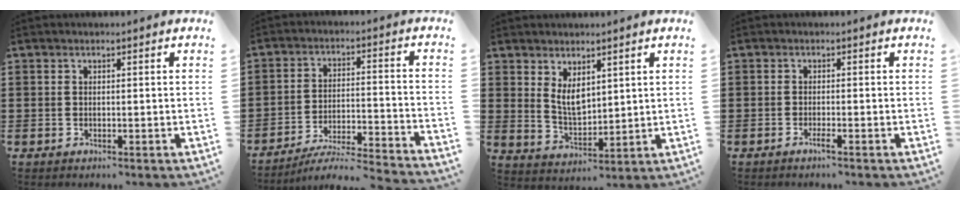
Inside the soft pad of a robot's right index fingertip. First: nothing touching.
{"total": 4.9, "force": [-4.5, -0.3, 1.8], "torque": [-0.040, -0.020, -0.095]}
{"total": 4.8, "force": [2.6, 2.5, 3.1], "torque": [-0.060, -0.005, 0.047]}
{"total": 1.2, "force": [-0.9, 0.1, 0.8], "torque": [-0.015, -0.003, -0.015]}